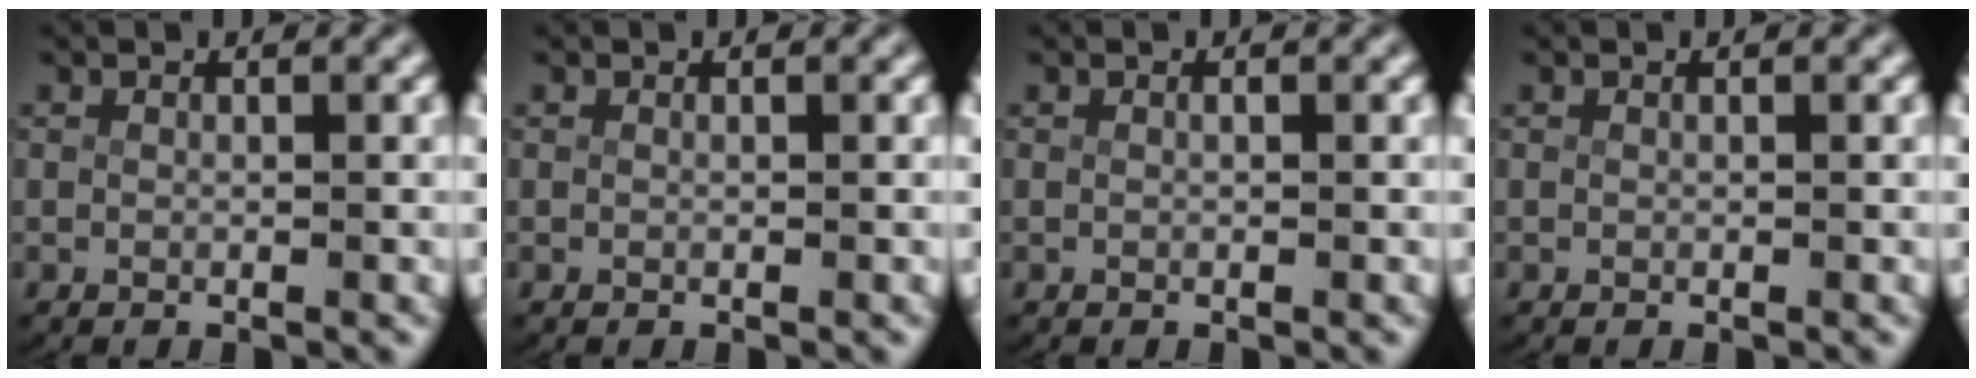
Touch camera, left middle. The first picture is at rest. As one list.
[{"total": 0.0}, {"total": 0.0}, {"total": 0.0}]